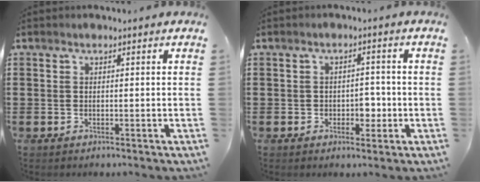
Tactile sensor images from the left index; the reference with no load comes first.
{"total": 3.1, "force": [-0.8, 2.2, 2.0], "torque": [-0.036, 0.001, -0.022]}